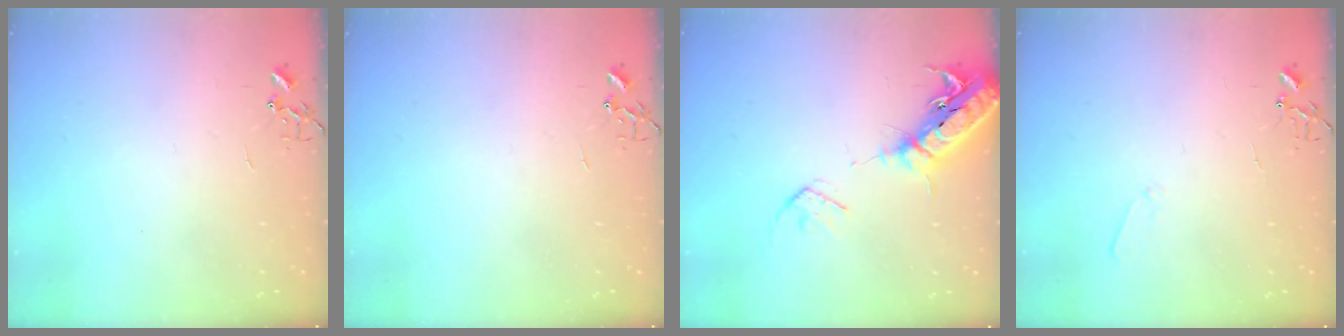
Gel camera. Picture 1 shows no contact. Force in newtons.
{"total": 0.0}
{"total": 18.4, "press": 17.9, "slide": 4.4}
{"total": 4.8, "press": 4.7, "slide": 0.7}